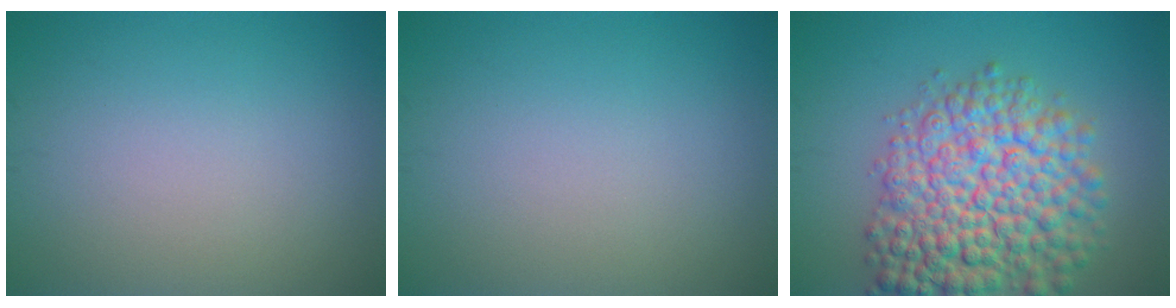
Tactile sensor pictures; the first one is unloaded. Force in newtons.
{"total": 0.0}
{"total": 10.6, "press": 10.5, "slide": 0.4}